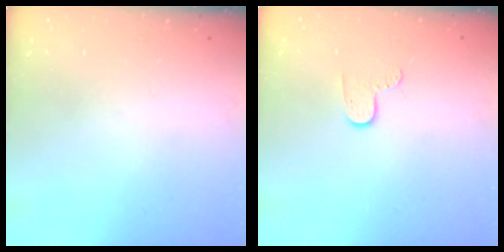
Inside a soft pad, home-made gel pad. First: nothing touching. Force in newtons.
{"total": 6.0, "press": 6.0, "slide": 0.5}